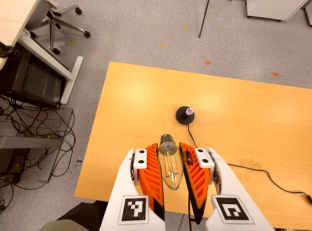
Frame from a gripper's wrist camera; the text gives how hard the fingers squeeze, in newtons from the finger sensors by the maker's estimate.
{"total": 20.6, "left": 22.2, "right": 19.0}